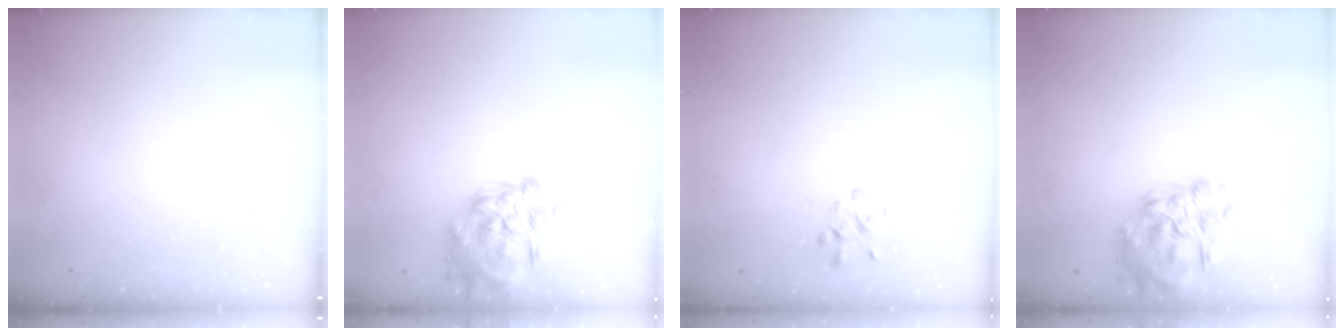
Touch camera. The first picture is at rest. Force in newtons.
{"total": 13.2, "press": 12.5, "slide": 4.2}
{"total": 1.8, "press": 1.8, "slide": 0.5}
{"total": 14.4, "press": 13.9, "slide": 3.6}